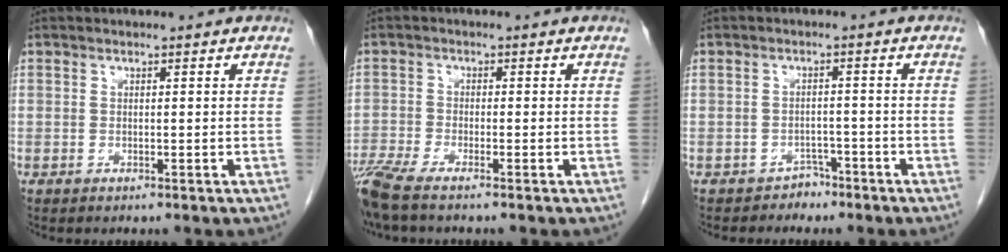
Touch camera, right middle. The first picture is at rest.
{"total": 5.5, "force": [-4.6, 0.0, 3.1], "torque": [-0.064, -0.011, -0.088]}
{"total": 2.4, "force": [-1.8, 1.5, -0.1], "torque": [0.000, 0.008, -0.026]}